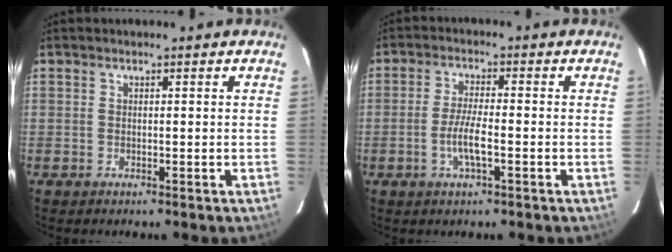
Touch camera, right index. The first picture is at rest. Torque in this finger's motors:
{"motor_torque": [0.99, -0.36, 0.48, 0.13]}